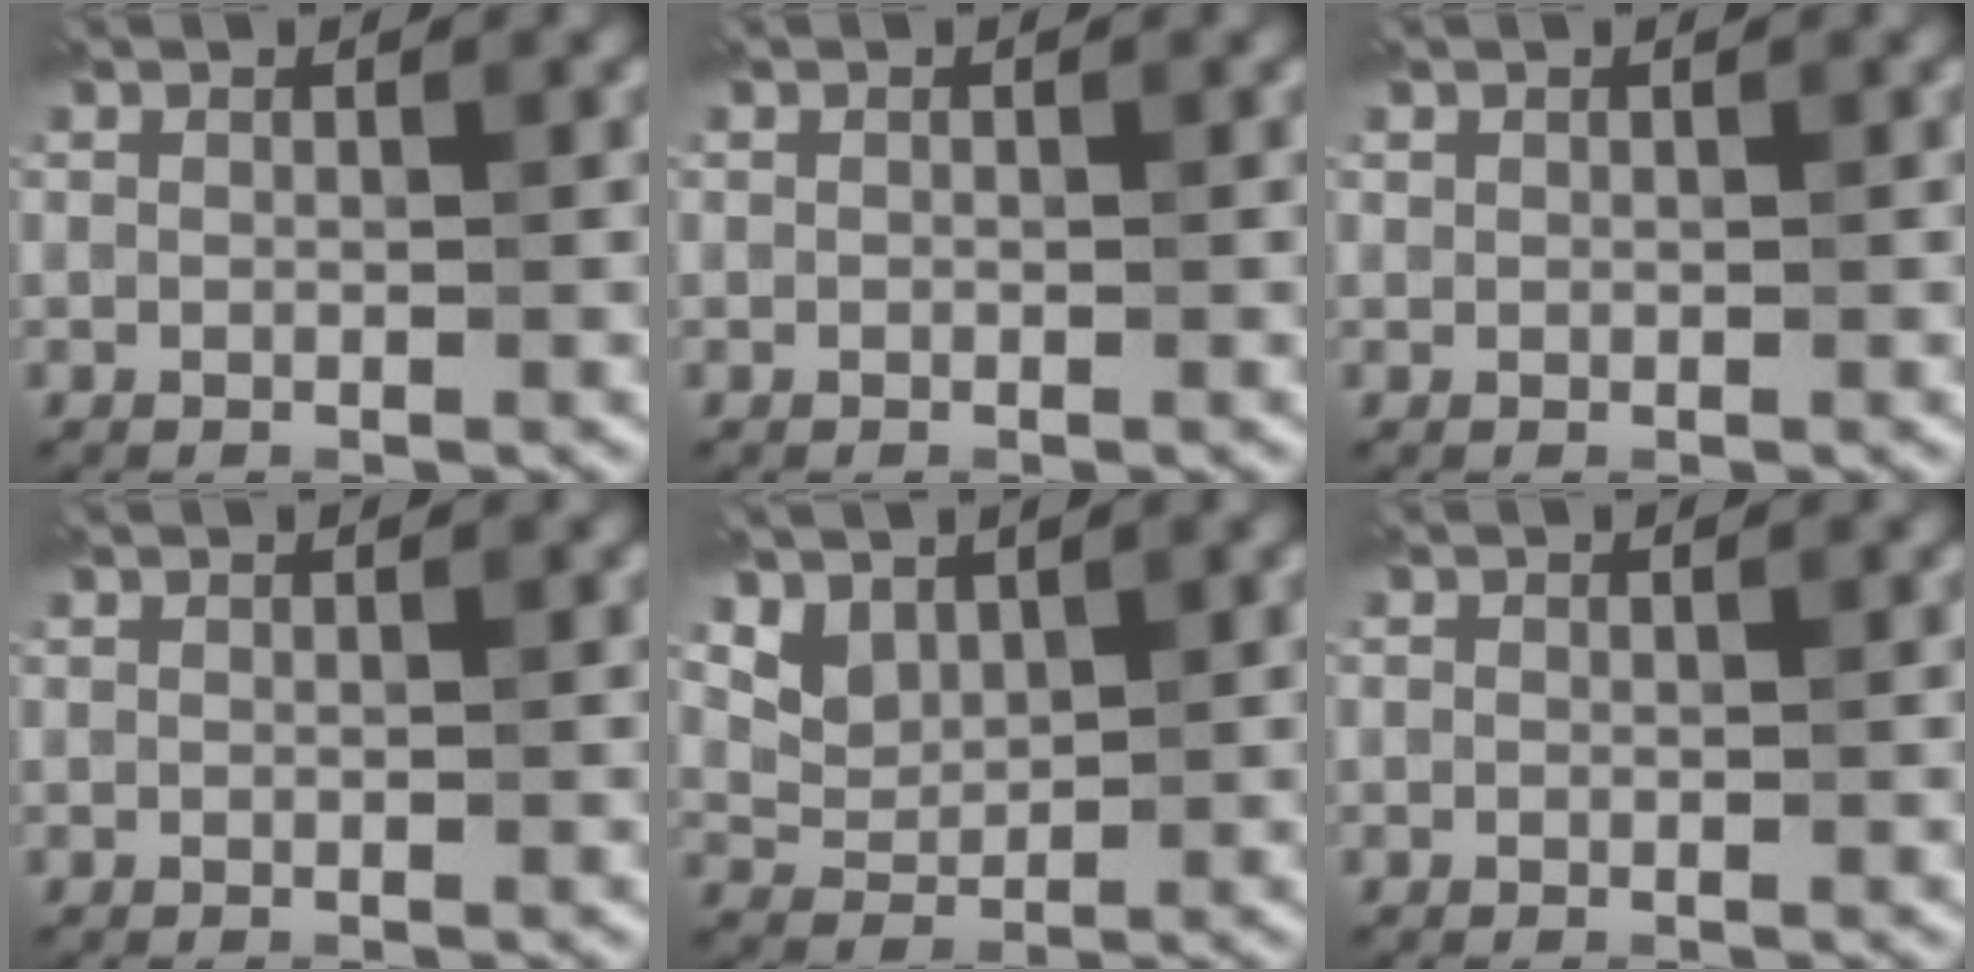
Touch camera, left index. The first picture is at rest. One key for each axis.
{"total": 0.0}
{"total": 0.5, "fx": 0.3, "fy": 0.4, "fz": -0.2, "tx": 0.005, "ty": 0.006, "tz": 0.003}
{"total": 0.0}
{"total": 3.0, "fx": 2.3, "fy": 1.9, "fz": 0.4, "tx": -0.026, "ty": -0.014, "tz": 0.066}
{"total": 0.0}